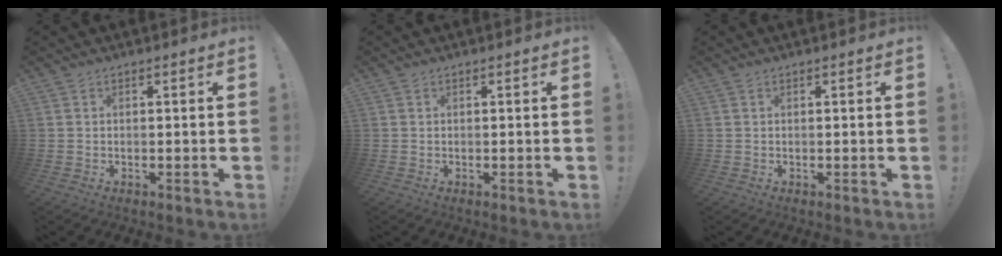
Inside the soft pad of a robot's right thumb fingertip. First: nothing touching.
{"total": 0.0}
{"total": 0.0}